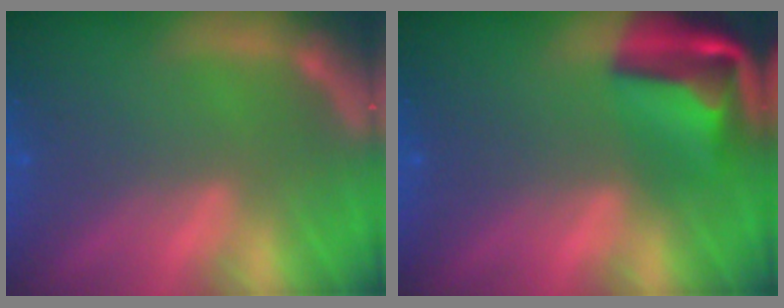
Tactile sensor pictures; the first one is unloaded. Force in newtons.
{"total": 7.9}